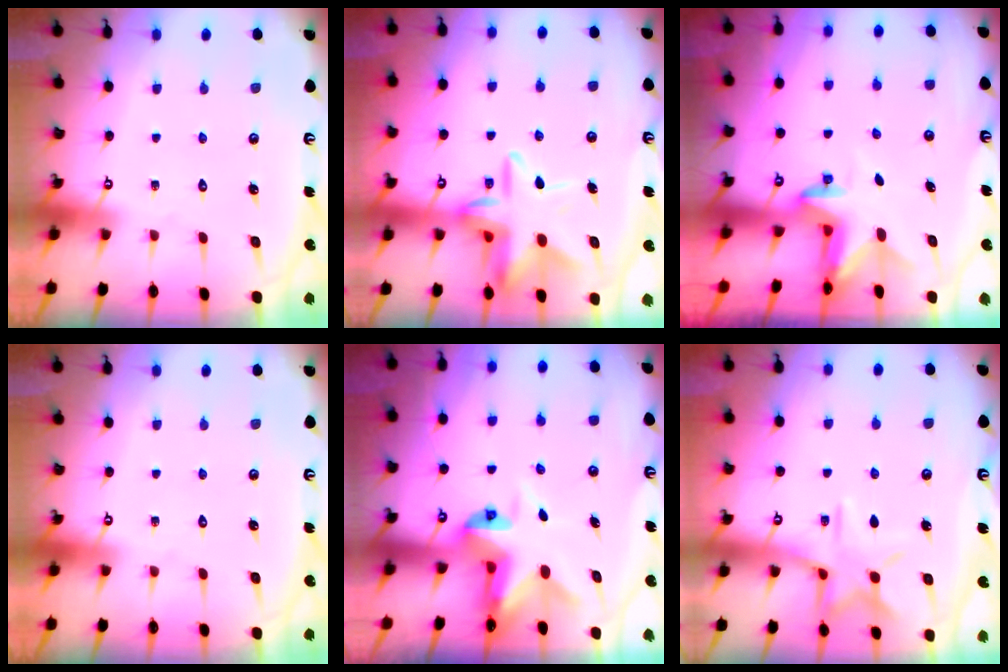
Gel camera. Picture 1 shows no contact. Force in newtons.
{"total": 14.3, "press": 14.2, "slide": 1.6}
{"total": 2.5, "press": 2.5, "slide": 0.4}
{"total": 0.0}
{"total": 4.8, "press": 4.8, "slide": 0.4}
{"total": 10.0, "press": 10.0, "slide": 0.6}